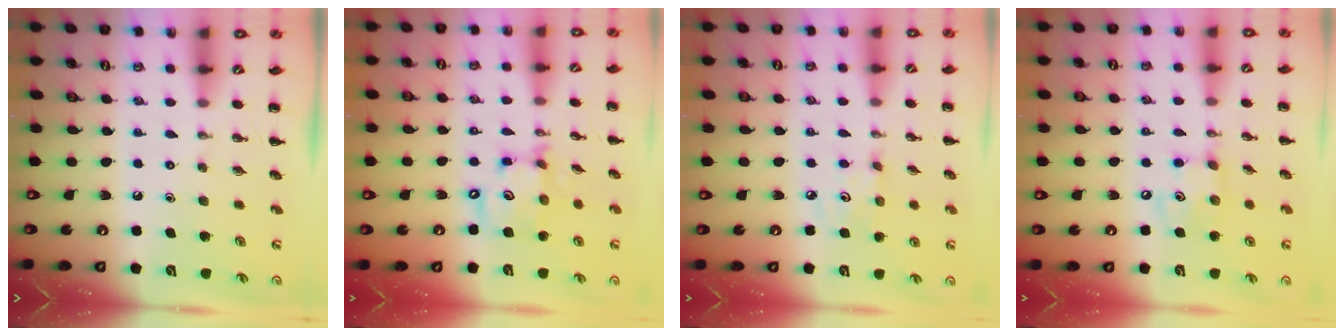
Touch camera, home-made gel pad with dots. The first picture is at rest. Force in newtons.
{"total": 12.6, "press": 12.3, "slide": 2.6}
{"total": 3.1, "press": 3.0, "slide": 0.9}
{"total": 6.3, "press": 6.3, "slide": 0.6}